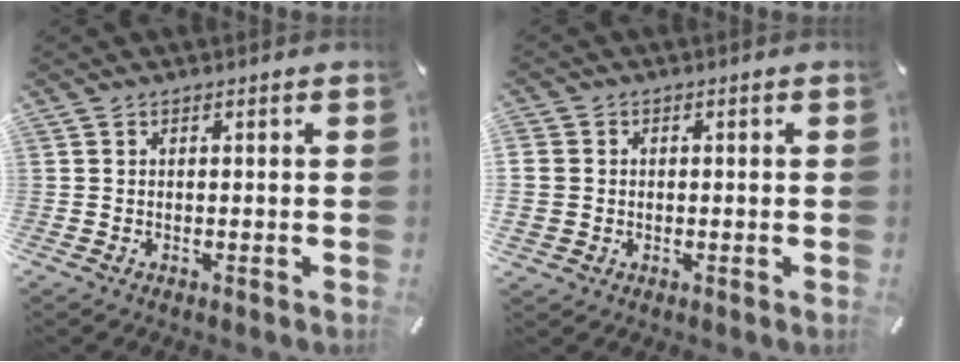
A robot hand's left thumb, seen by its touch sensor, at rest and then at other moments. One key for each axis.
{"total": 4.2, "fx": 0.1, "fy": 4.1, "fz": 1.1, "tx": -0.022, "ty": 0.004, "tz": 0.002}